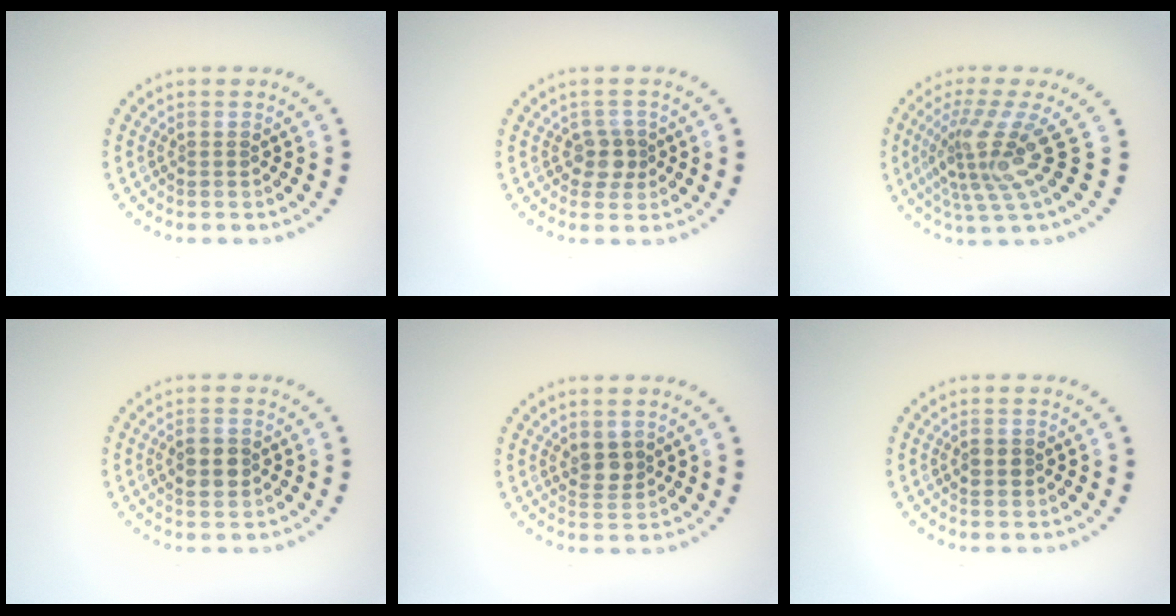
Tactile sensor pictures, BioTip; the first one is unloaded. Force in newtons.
{"total": 2.0, "press": 1.7, "slide": 1.0}
{"total": 4.6, "press": 3.0, "slide": 3.5}
{"total": 2.9, "press": 2.9, "slide": 0.1}
{"total": 1.9, "press": 1.8, "slide": 0.7}
{"total": 1.4, "press": 1.4, "slide": 0.2}